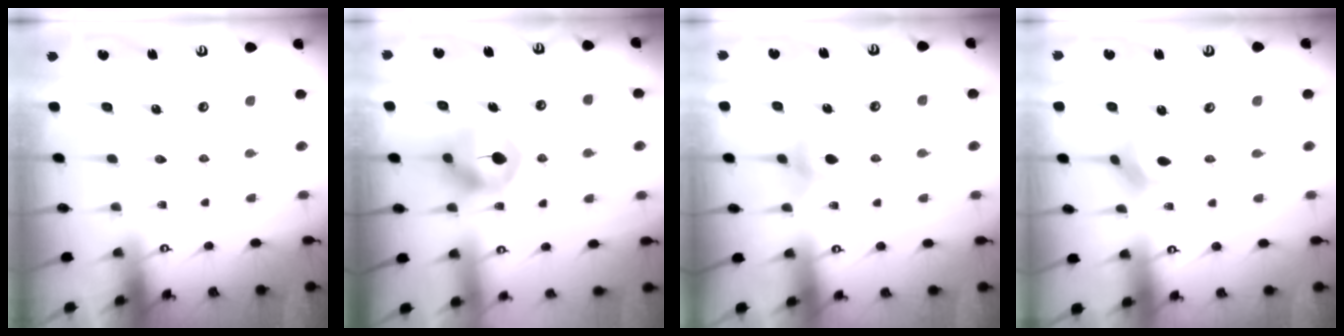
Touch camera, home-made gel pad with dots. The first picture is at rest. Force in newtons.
{"total": 8.7, "press": 8.7, "slide": 0.4}
{"total": 4.9, "press": 4.8, "slide": 0.9}
{"total": 3.0, "press": 3.0, "slide": 0.4}